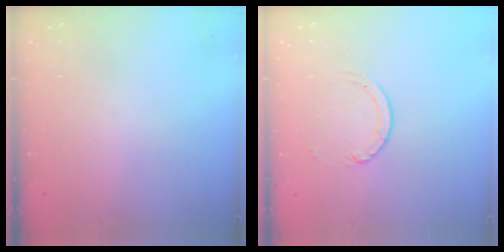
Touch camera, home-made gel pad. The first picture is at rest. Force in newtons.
{"total": 3.0, "press": 2.9, "slide": 0.4}